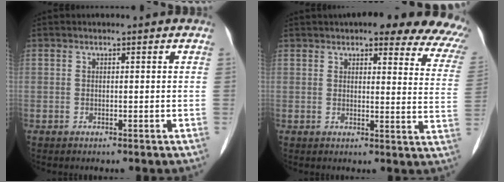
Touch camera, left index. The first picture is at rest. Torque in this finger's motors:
{"motor_torque": [1.07, -1.07, 0.26, 0.10]}